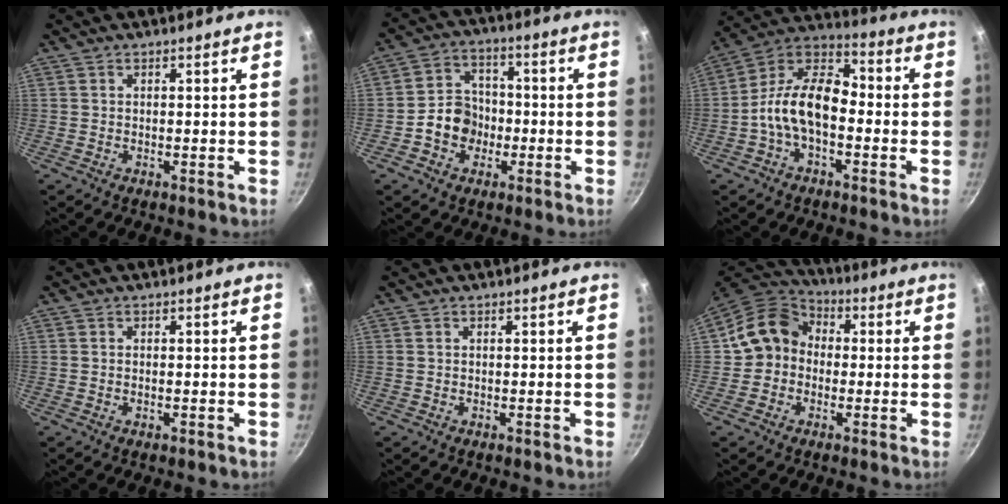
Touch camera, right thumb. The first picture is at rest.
{"total": 8.7, "force": [-2.3, 7.4, 4.0], "torque": [-0.032, 0.029, -0.050]}
{"total": 13.7, "force": [-2.8, 8.1, 10.6], "torque": [-0.169, 0.052, -0.075]}
{"total": 0.6, "force": [-0.2, 0.1, 0.5], "torque": [-0.010, 0.001, -0.004]}
{"total": 0.0}
{"total": 11.3, "force": [-0.1, 9.9, 5.5], "torque": [-0.062, 0.036, -0.023]}